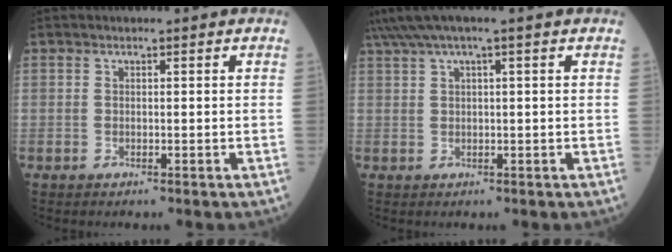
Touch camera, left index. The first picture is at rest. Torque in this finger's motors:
{"motor_torque": [0.27, -0.21, -0.04, 0.02]}